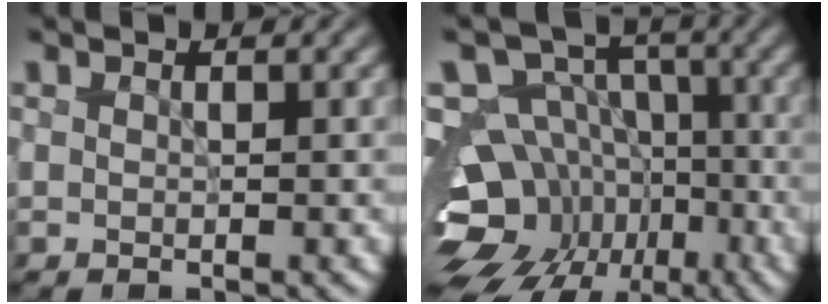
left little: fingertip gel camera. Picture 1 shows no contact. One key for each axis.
{"total": 16.9, "fx": -6.3, "fy": 13.7, "fz": 7.5, "tx": -0.144, "ty": -0.011, "tz": -0.096}